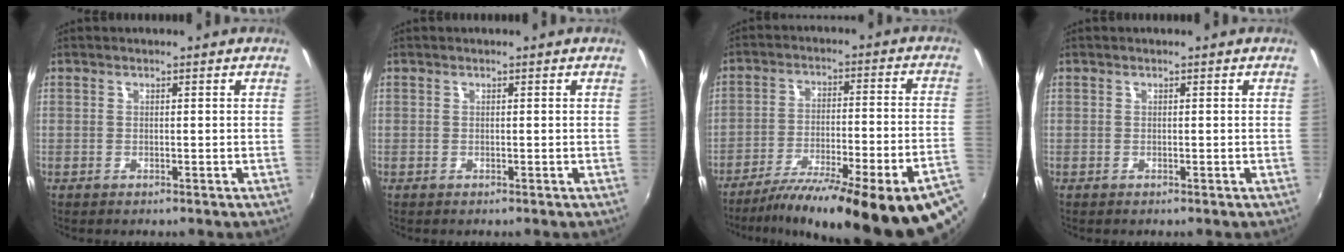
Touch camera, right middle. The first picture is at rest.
{"total": 0.0}
{"total": 27.7, "force": [-21.7, 1.7, 17.1], "torque": [-0.246, -0.058, -0.308]}
{"total": 0.0}